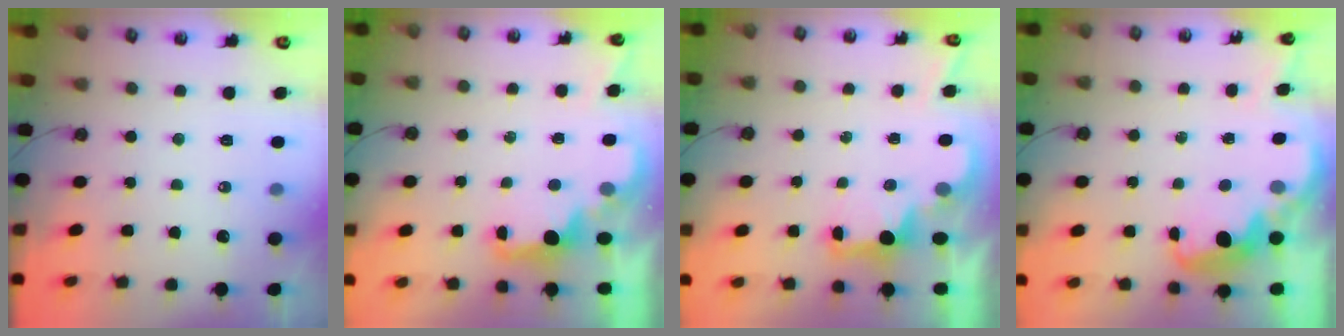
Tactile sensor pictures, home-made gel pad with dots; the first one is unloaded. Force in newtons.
{"total": 2.4, "press": 2.3, "slide": 0.8}
{"total": 2.1, "press": 2.0, "slide": 0.7}
{"total": 3.1, "press": 3.1, "slide": 0.5}